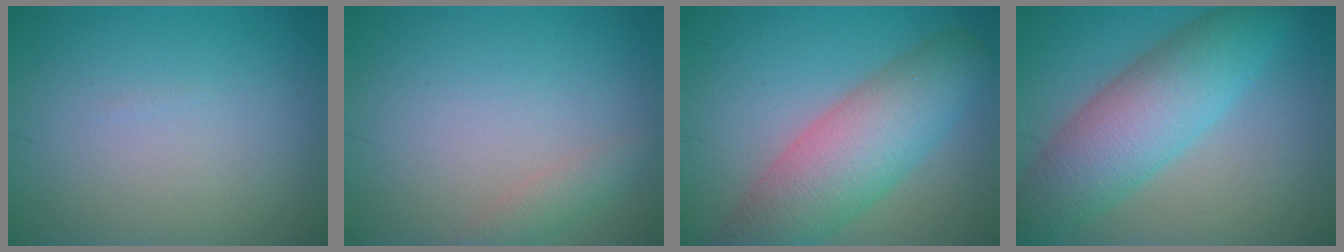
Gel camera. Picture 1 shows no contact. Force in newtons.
{"total": 1.6, "press": 1.6, "slide": 0.2}
{"total": 8.1, "press": 8.1, "slide": 0.4}
{"total": 7.9, "press": 7.9, "slide": 0.2}